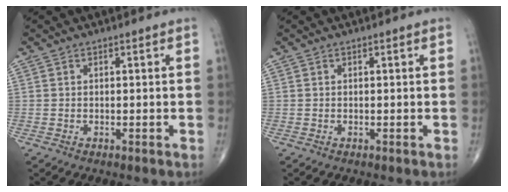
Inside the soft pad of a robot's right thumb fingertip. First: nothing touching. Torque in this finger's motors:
{"motor_torque": [-0.03, 0.03, 0.13, 0.13, 0.00]}